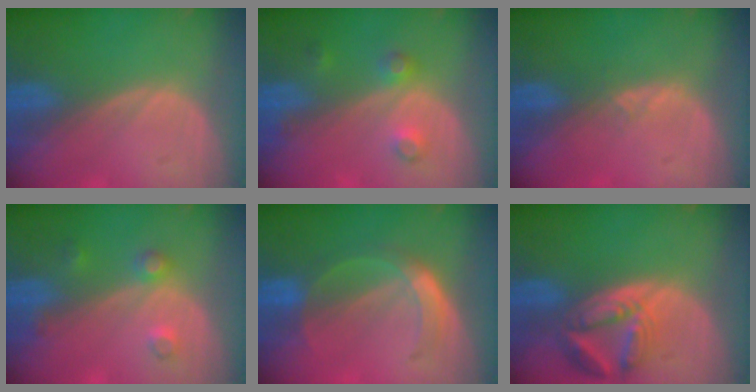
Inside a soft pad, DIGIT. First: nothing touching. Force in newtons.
{"total": 3.5, "press": 3.2, "slide": 1.4}
{"total": 1.4, "press": 1.2, "slide": 0.8}
{"total": 3.5, "press": 3.3, "slide": 1.2}
{"total": 6.0, "press": 5.2, "slide": 3.1}
{"total": 8.0, "press": 7.1, "slide": 3.7}